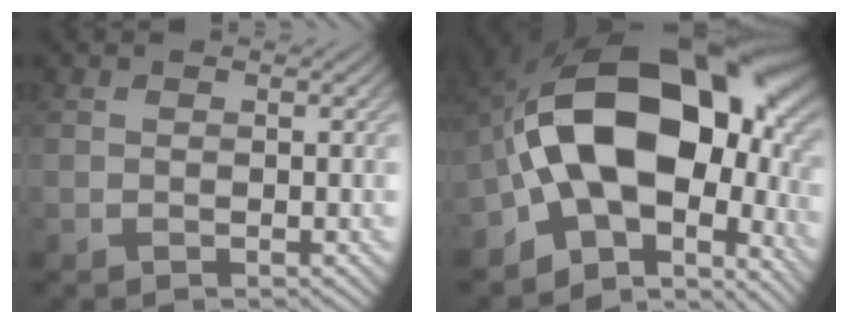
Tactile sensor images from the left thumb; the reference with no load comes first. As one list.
[{"total": 18.5, "force": [-1.7, 11.7, 14.2], "torque": [-0.229, -0.005, -0.028]}]